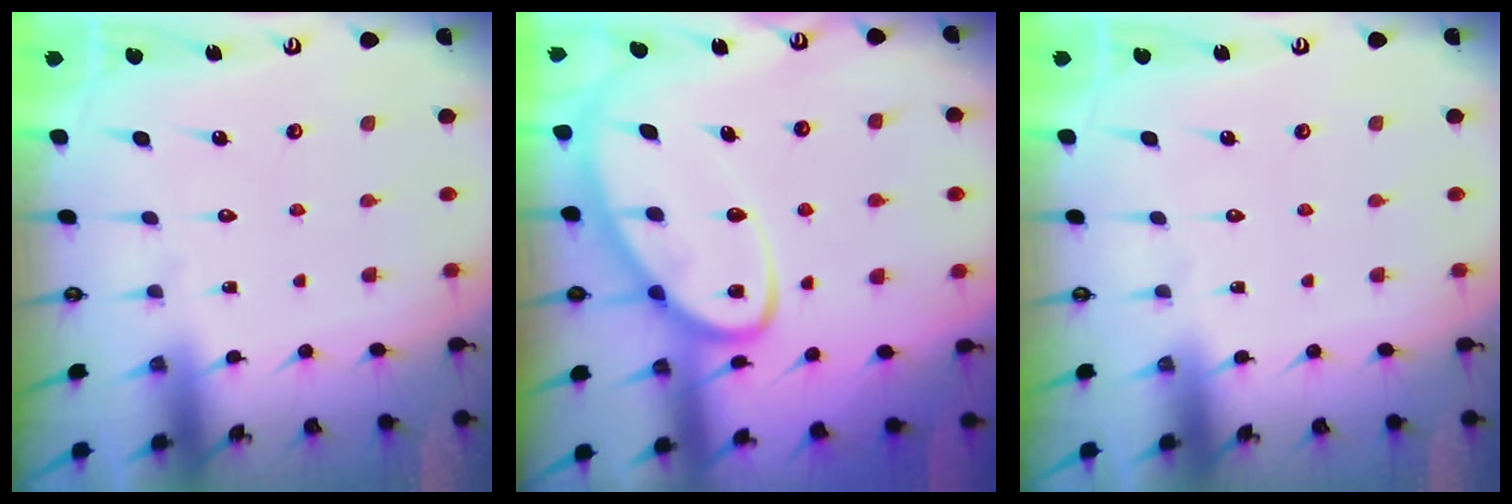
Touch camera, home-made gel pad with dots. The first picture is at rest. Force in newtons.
{"total": 11.3, "press": 11.3, "slide": 1.0}
{"total": 0.0}